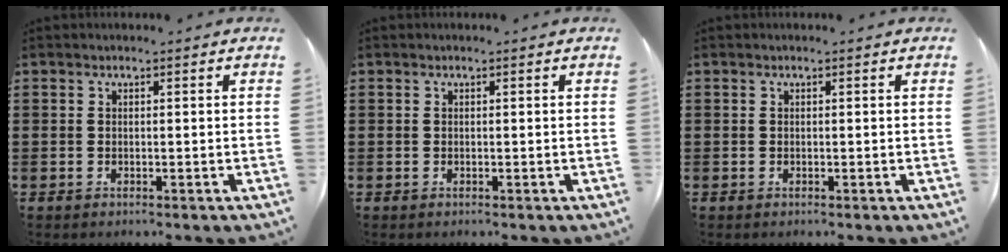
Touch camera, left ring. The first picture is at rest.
{"total": 0.0}
{"total": 0.0}